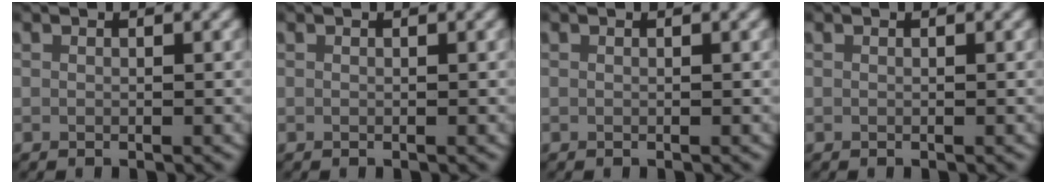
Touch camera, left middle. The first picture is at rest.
{"total": 0.0}
{"total": 0.0}
{"total": 0.0}